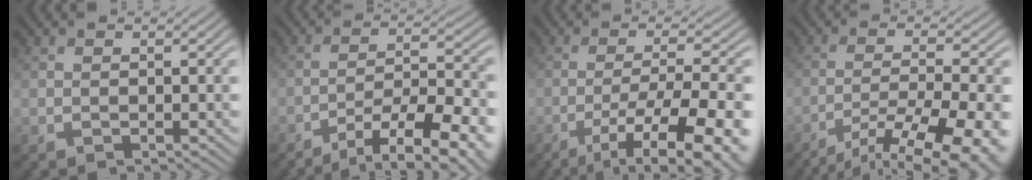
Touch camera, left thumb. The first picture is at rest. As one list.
[{"total": 13.5, "force": [-9.7, 3.6, 8.7], "torque": [-0.146, -0.013, -0.130]}, {"total": 13.3, "force": [-7.1, 3.3, 10.8], "torque": [-0.174, -0.012, -0.098]}, {"total": 15.1, "force": [-10.7, 3.3, 10.1], "torque": [-0.173, -0.035, -0.149]}]